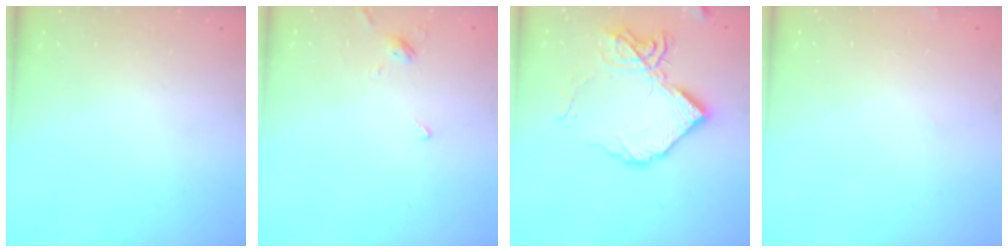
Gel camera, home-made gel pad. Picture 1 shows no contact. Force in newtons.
{"total": 2.7, "press": 2.6, "slide": 0.7}
{"total": 15.4, "press": 15.3, "slide": 1.2}
{"total": 1.9, "press": 1.9, "slide": 0.2}